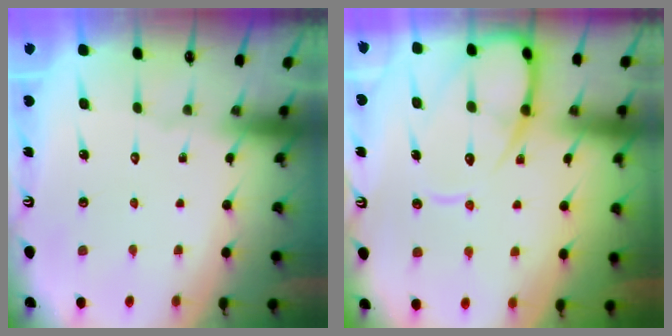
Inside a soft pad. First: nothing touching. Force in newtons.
{"total": 12.9, "press": 12.8, "slide": 1.4}